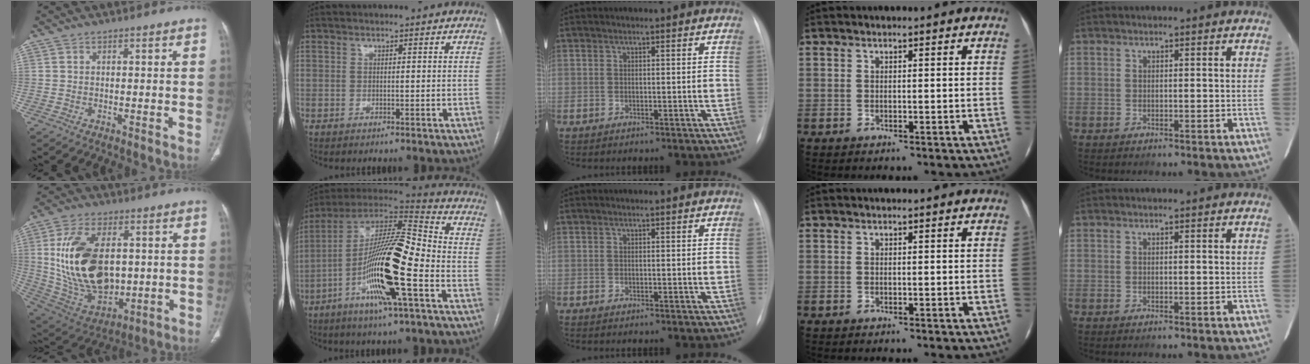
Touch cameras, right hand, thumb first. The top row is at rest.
{"thumb": {"total": 22.2, "force": [2.0, 13.5, 17.5], "torque": [-0.306, -0.016, 0.056]}, "index": {"total": 19.3, "force": [-6.5, 1.6, 18.1], "torque": [-0.351, -0.008, -0.122]}}